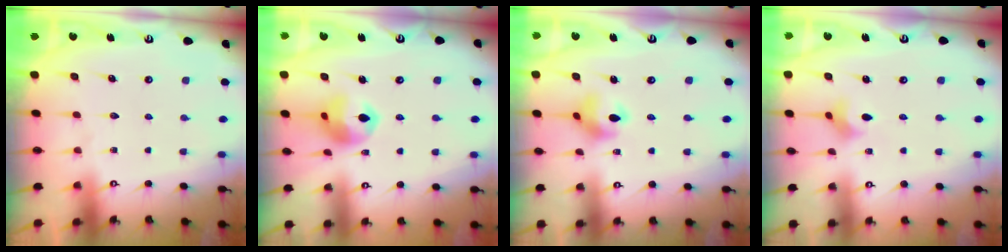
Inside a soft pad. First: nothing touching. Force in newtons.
{"total": 11.2, "press": 11.1, "slide": 1.4}
{"total": 7.3, "press": 7.3, "slide": 0.5}
{"total": 2.7, "press": 2.7, "slide": 0.5}